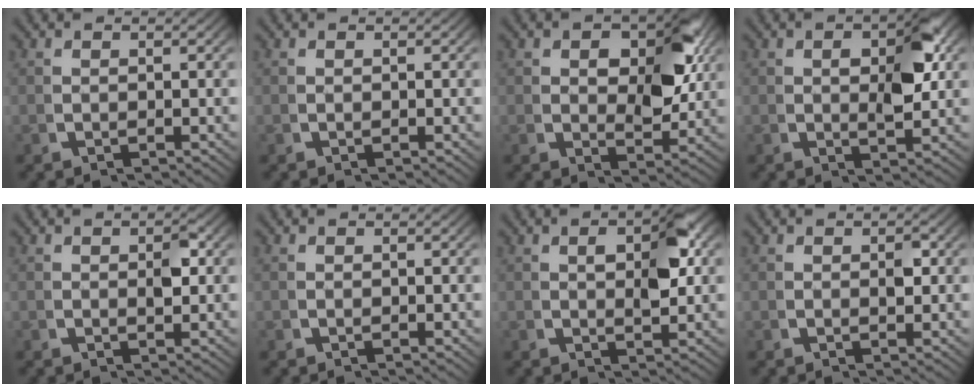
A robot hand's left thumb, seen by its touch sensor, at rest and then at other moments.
{"total": 0.0}
{"total": 7.0, "force": [1.8, 3.7, 5.6], "torque": [-0.070, -0.006, 0.032]}
{"total": 4.7, "force": [1.1, 1.3, 4.4], "torque": [-0.046, 0.013, 0.012]}
{"total": 1.5, "force": [0.4, 0.1, 1.4], "torque": [-0.007, 0.011, 0.003]}
{"total": 0.0}
{"total": 4.0, "force": [1.0, 0.6, 3.8], "torque": [-0.037, 0.019, 0.011]}
{"total": 1.0, "force": [0.3, 0.1, 0.9], "torque": [0.002, 0.008, 0.002]}